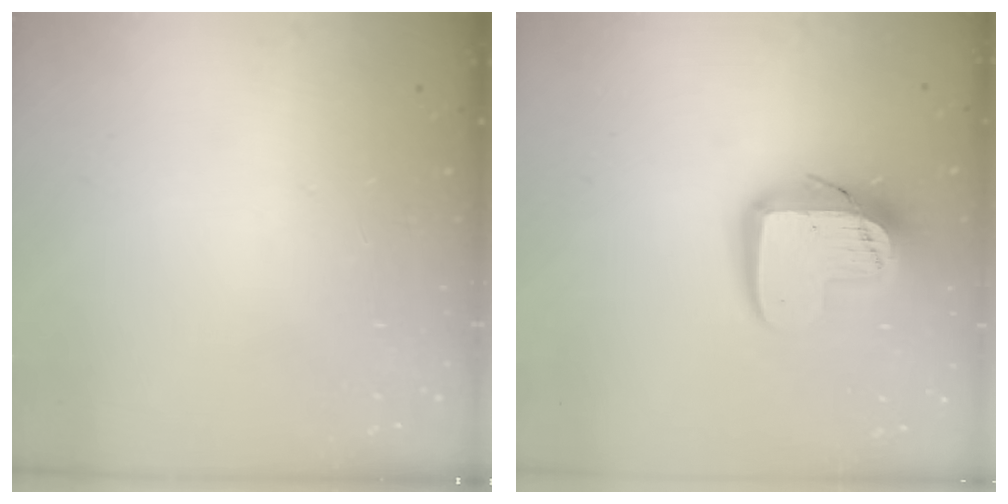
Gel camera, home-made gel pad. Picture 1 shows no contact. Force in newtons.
{"total": 14.4, "press": 14.3, "slide": 1.4}